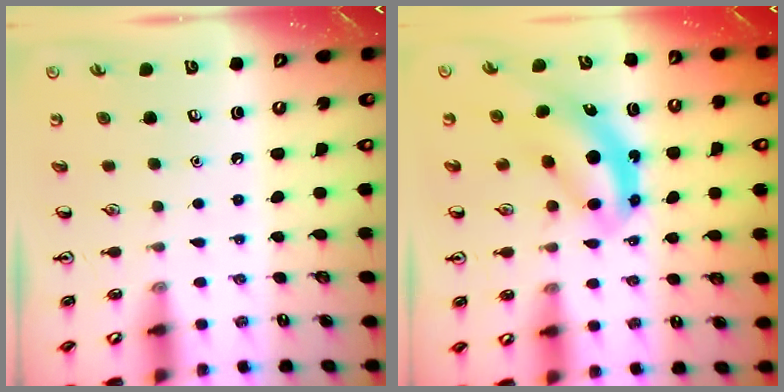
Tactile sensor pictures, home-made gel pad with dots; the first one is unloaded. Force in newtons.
{"total": 5.3, "press": 5.2, "slide": 1.2}